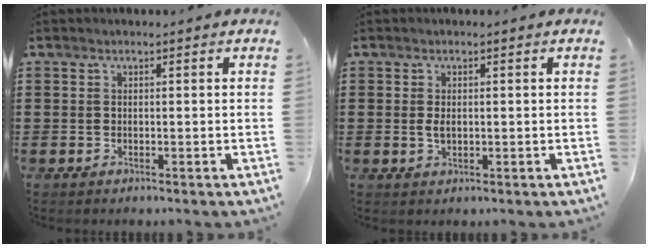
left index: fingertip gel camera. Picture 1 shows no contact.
{"total": 1.9, "force": [0.1, 0.9, 1.7], "torque": [-0.034, 0.002, 0.001]}